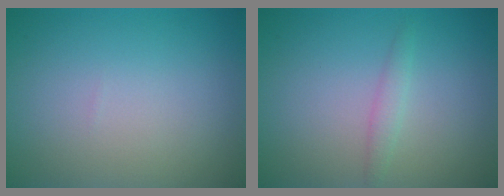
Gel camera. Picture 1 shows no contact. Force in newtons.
{"total": 1.2, "press": 1.2, "slide": 0.1}